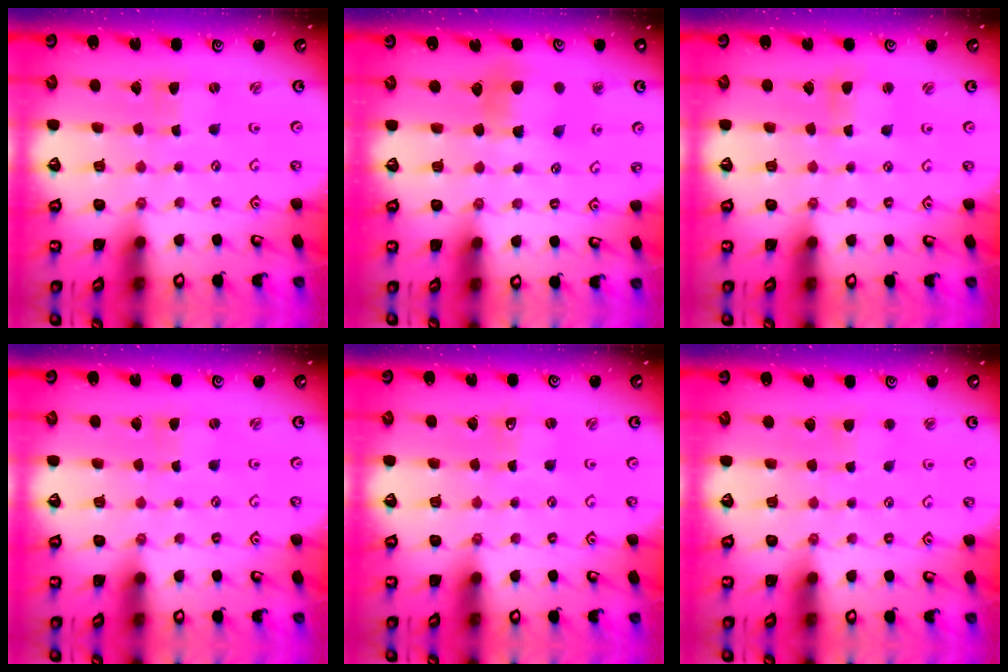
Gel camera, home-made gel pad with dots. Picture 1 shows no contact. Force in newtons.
{"total": 6.9, "press": 6.9, "slide": 0.4}
{"total": 2.7, "press": 2.7, "slide": 0.4}
{"total": 0.0}
{"total": 0.0}
{"total": 2.6, "press": 2.6, "slide": 0.4}